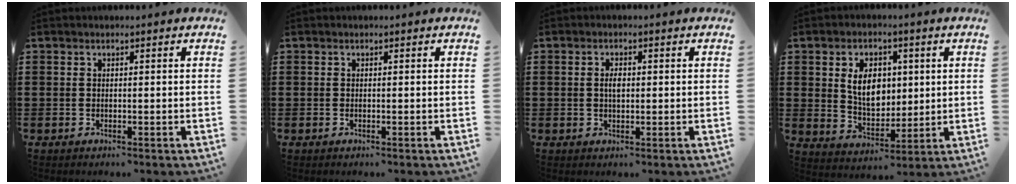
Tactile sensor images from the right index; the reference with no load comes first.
{"total": 0.0}
{"total": 2.1, "force": [0.2, 0.9, 1.9], "torque": [-0.038, 0.006, 0.001]}
{"total": 7.4, "force": [1.6, 5.0, 5.1], "torque": [-0.091, 0.008, 0.022]}